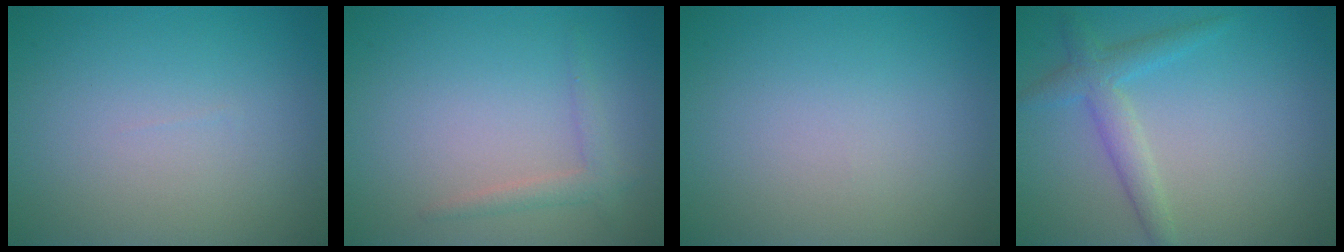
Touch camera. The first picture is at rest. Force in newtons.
{"total": 1.5, "press": 1.4, "slide": 0.1}
{"total": 0.0}
{"total": 2.8, "press": 2.8, "slide": 0.2}